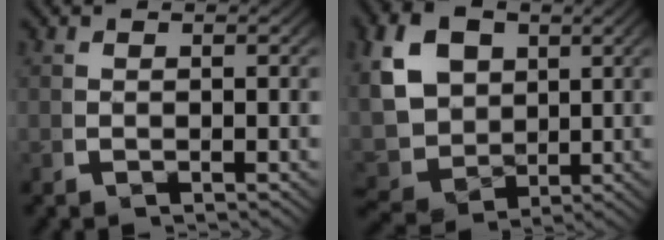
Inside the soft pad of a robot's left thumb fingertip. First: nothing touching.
{"total": 11.1, "force": [0.6, 9.0, 6.5], "torque": [-0.168, -0.052, 0.032]}